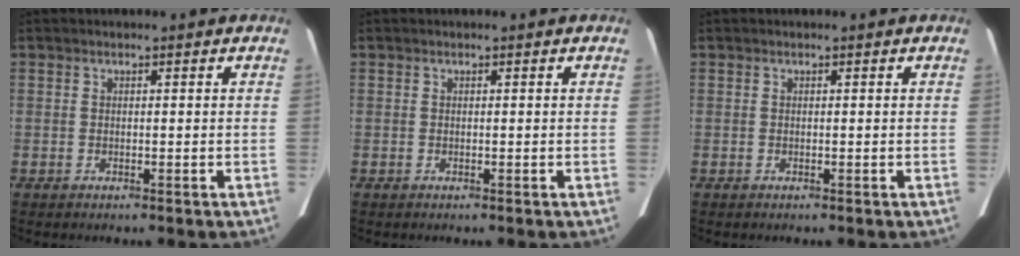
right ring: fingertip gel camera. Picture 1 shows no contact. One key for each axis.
{"total": 0.0}
{"total": 0.0}